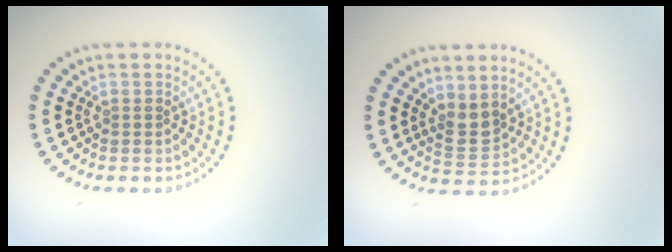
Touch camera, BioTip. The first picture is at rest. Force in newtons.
{"total": 2.0, "press": 1.7, "slide": 1.1}